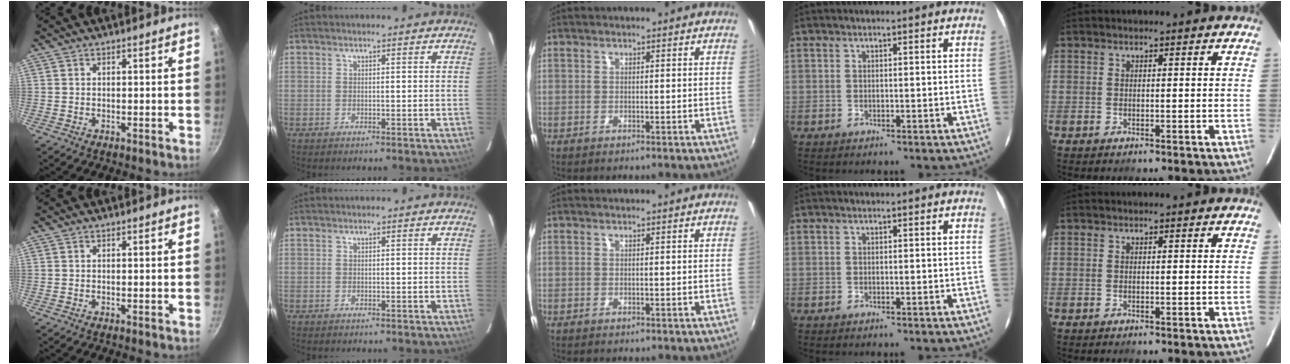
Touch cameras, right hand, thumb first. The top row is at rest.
{}